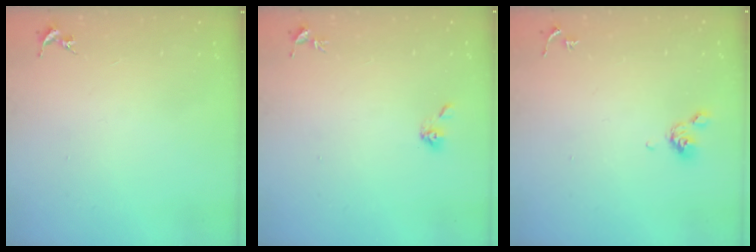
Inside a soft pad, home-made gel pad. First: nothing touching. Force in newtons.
{"total": 4.2, "press": 3.8, "slide": 1.9}
{"total": 6.1, "press": 5.9, "slide": 1.3}